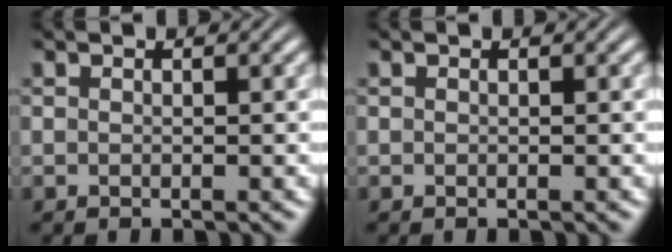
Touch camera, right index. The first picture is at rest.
{"total": 0.0}